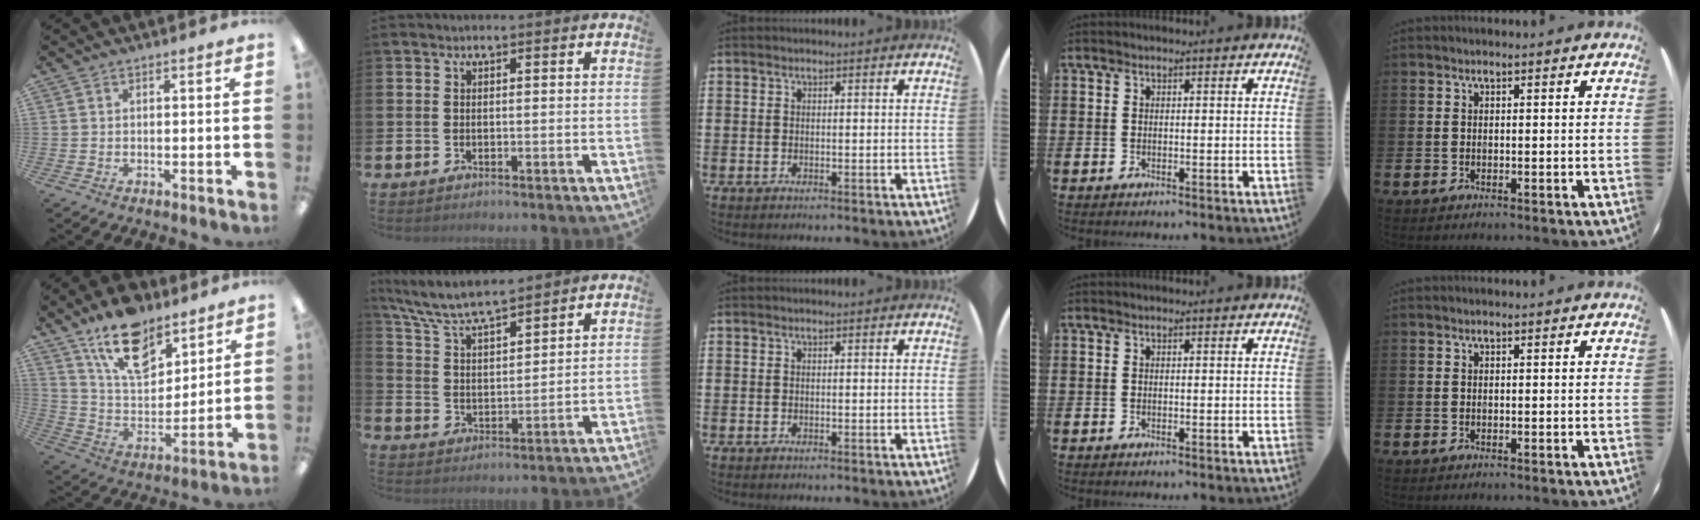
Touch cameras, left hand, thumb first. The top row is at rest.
{"thumb": {"total": 16.5, "force": [11.8, 8.3, 8.1], "torque": [-0.139, -0.063, 0.213]}, "index": {"total": 7.4, "force": [6.9, 1.0, 2.5], "torque": [-0.077, -0.036, 0.123]}}